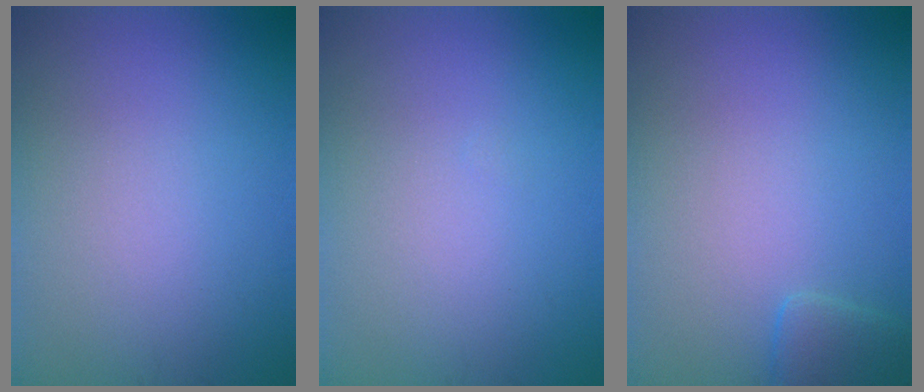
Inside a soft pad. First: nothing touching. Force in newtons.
{"total": 0.0}
{"total": 1.7, "press": 1.7, "slide": 0.2}